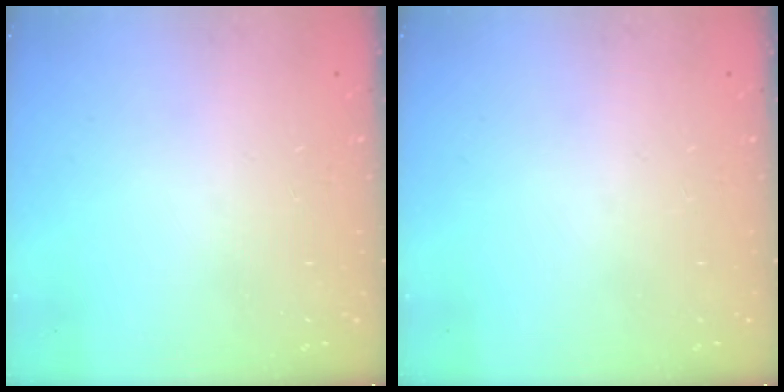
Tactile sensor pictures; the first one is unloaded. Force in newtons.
{"total": 0.0}